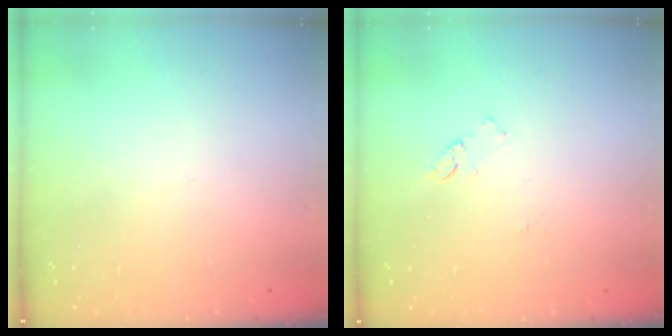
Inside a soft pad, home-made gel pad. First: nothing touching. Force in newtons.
{"total": 6.2, "press": 6.2, "slide": 0.5}